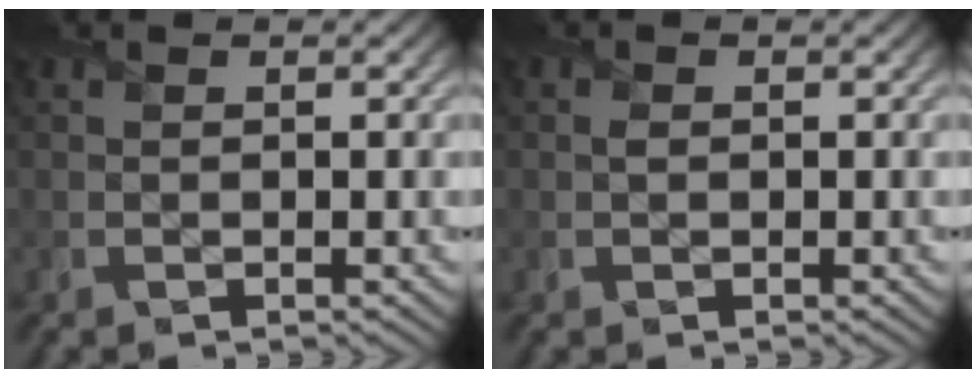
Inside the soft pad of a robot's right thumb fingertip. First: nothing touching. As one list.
[{"total": 0.6, "force": [0.0, 0.5, 0.3], "torque": [-0.006, -0.002, -0.002]}]